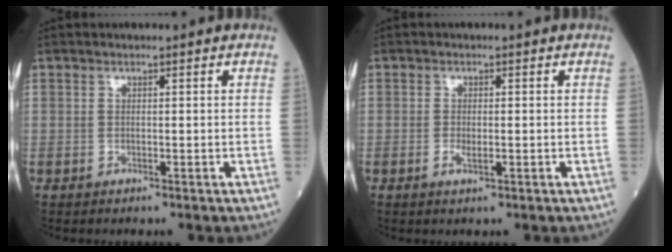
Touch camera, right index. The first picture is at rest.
{"total": 2.3, "force": [-0.6, 0.9, 2.0], "torque": [-0.042, -0.003, -0.007]}